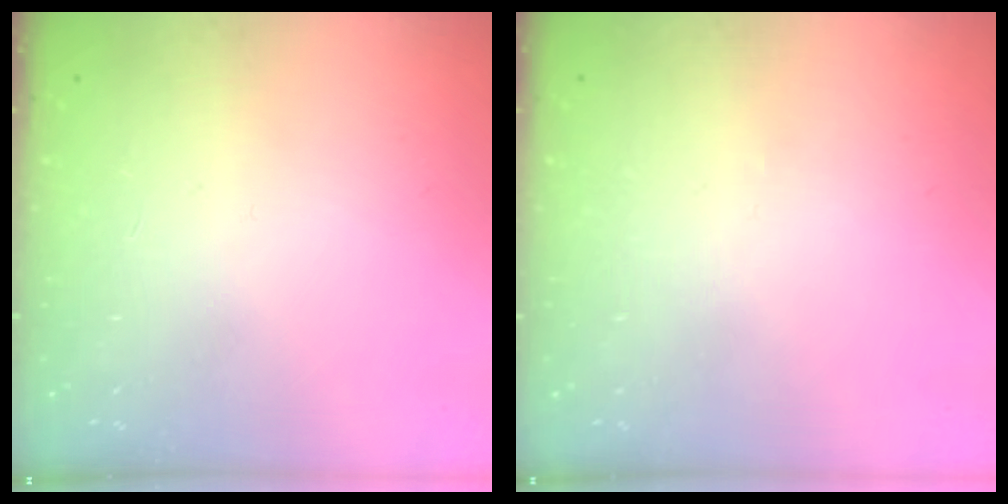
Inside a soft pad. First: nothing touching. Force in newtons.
{"total": 0.0}